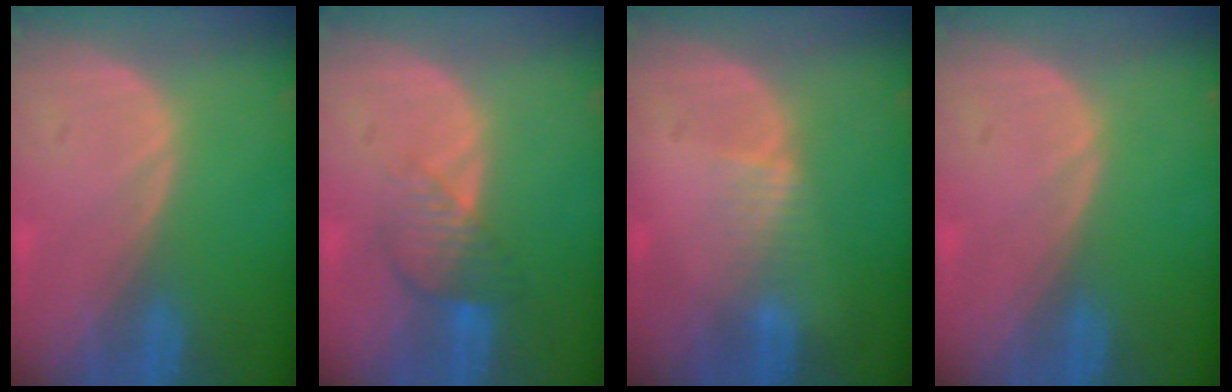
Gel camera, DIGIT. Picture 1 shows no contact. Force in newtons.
{"total": 4.5, "press": 3.9, "slide": 2.3}
{"total": 1.9, "press": 1.9, "slide": 0.2}
{"total": 0.0}